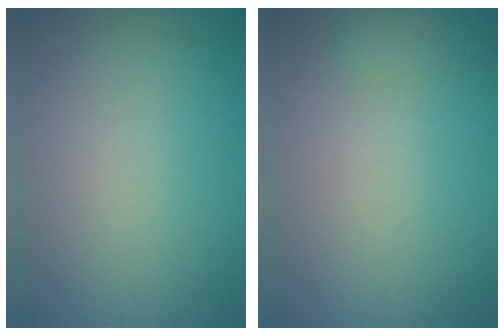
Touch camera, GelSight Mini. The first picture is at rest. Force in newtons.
{"total": 1.5, "press": 1.5, "slide": 0.1}